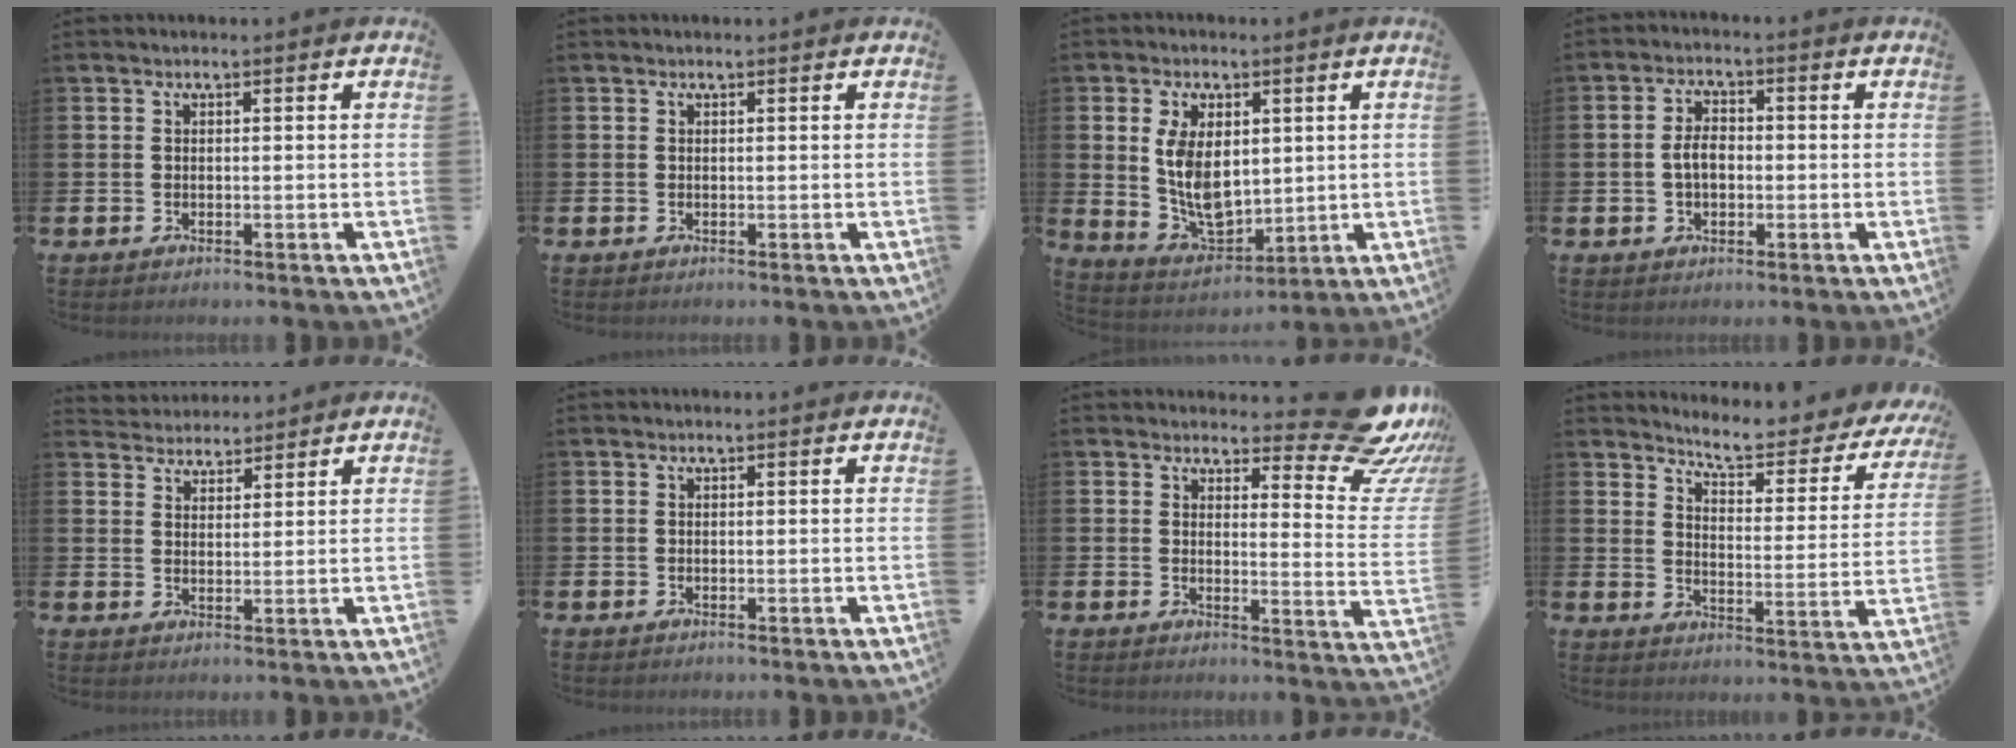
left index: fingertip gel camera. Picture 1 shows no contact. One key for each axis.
{"total": 0.0}
{"total": 7.1, "fx": 1.6, "fy": 4.6, "fz": 5.1, "tx": -0.109, "ty": -0.001, "tz": 0.026}
{"total": 3.6, "fx": -0.3, "fy": 2.2, "fz": 2.8, "tx": -0.046, "ty": 0.005, "tz": -0.009}
{"total": 3.7, "fx": 3.6, "fy": 1.0, "fz": -0.4, "tx": -0.006, "ty": -0.016, "tz": 0.067}
{"total": 0.0}
{"total": 9.5, "fx": 7.5, "fy": 3.2, "fz": 4.8, "tx": -0.053, "ty": -0.064, "tz": 0.127}
{"total": 6.0, "fx": 5.5, "fy": 0.9, "fz": 2.1, "tx": -0.062, "ty": -0.045, "tz": 0.087}